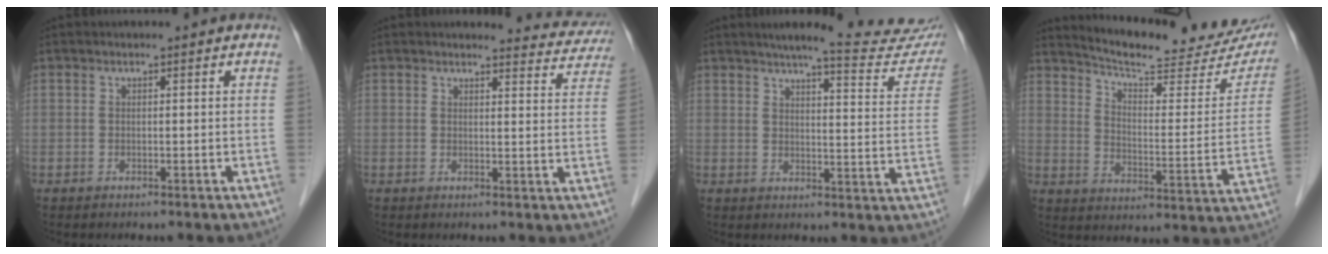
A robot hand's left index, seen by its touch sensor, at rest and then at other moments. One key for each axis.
{"total": 6.4, "fx": 6.3, "fy": 1.0, "fz": -0.3, "tx": 0.014, "ty": -0.029, "tz": 0.049}
{"total": 16.5, "fx": 15.1, "fy": 1.1, "fz": 6.7, "tx": -0.076, "ty": -0.053, "tz": 0.167}
{"total": 21.8, "fx": 19.6, "fy": 3.8, "fz": 8.6, "tx": -0.121, "ty": -0.052, "tz": 0.247}